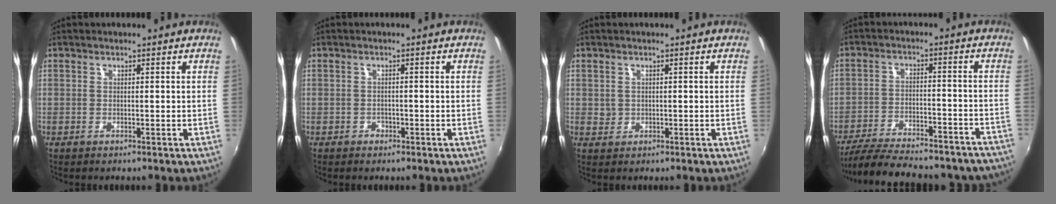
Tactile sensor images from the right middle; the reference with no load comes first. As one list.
[{"total": 1.3, "force": [-0.8, 1.0, 0.2], "torque": [-0.005, 0.000, -0.011]}, {"total": 1.3, "force": [0.3, 1.2, 0.2], "torque": [0.001, 0.002, 0.005]}, {"total": 25.0, "force": [-21.8, 7.0, 10.2], "torque": [-0.198, -0.014, -0.284]}]